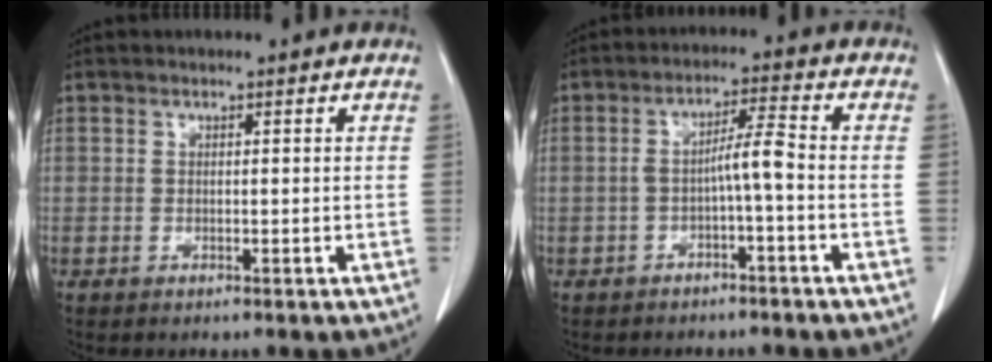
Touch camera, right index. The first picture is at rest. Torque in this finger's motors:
{"motor_torque": [0.61, -0.32, 0.40, 0.09]}